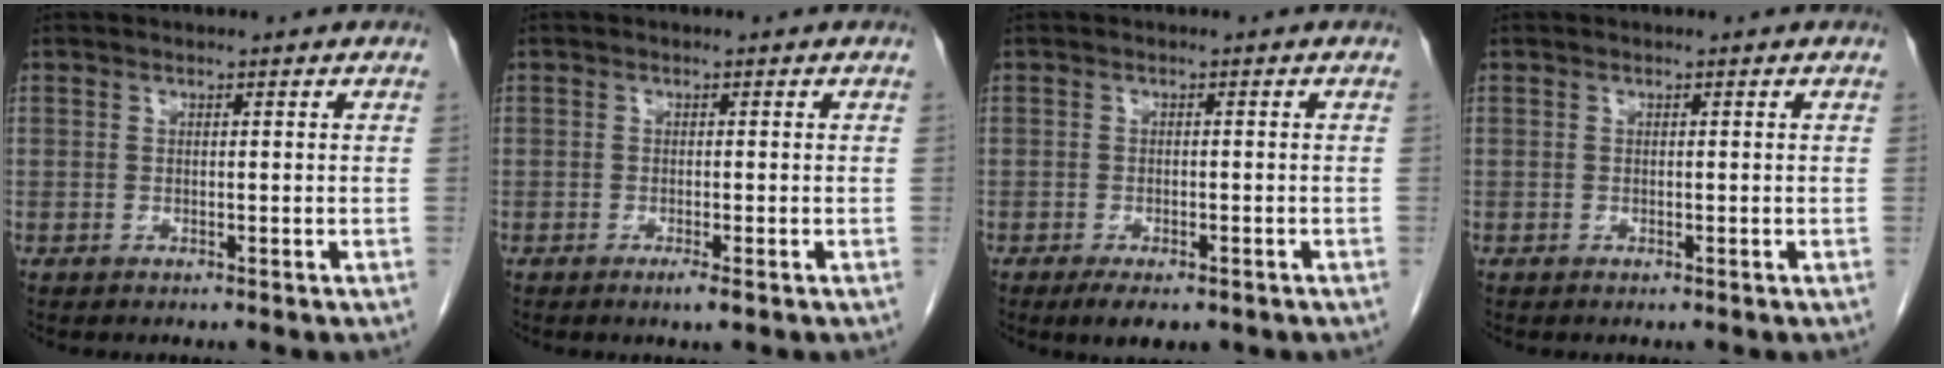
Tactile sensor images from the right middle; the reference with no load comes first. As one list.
[{"total": 1.5, "force": [-0.9, 0.1, 1.2], "torque": [-0.020, -0.003, -0.014]}, {"total": 5.0, "force": [-3.4, 1.9, 3.1], "torque": [-0.039, -0.006, -0.047]}, {"total": 0.0}]